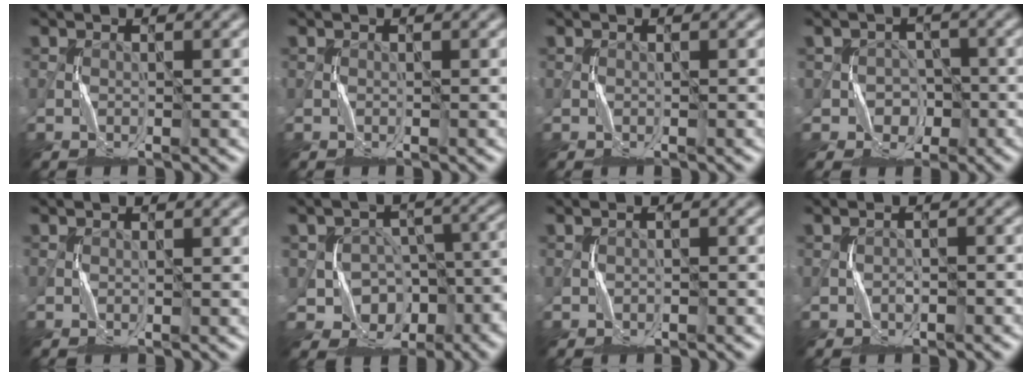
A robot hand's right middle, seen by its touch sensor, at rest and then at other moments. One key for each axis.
{"total": 0.0}
{"total": 0.0}
{"total": 3.6, "fx": -1.2, "fy": 3.3, "fz": 0.9, "tx": 0.011, "ty": 0.009, "tz": -0.032}
{"total": 0.0}
{"total": 9.6, "fx": -3.4, "fy": 7.4, "fz": 5.1, "tx": -0.052, "ty": -0.005, "tz": -0.055}
{"total": 0.8, "fx": -0.4, "fy": 0.5, "fz": 0.4, "tx": -0.007, "ty": 0.004, "tz": -0.005}
{"total": 1.1, "fx": -0.6, "fy": 0.7, "fz": 0.6, "tx": -0.010, "ty": 0.008, "tz": -0.010}